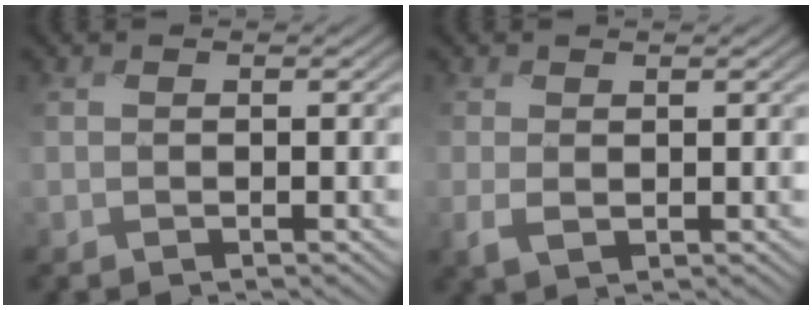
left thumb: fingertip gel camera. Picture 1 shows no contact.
{"total": 2.3, "force": [0.2, 1.6, 1.7], "torque": [-0.046, -0.003, 0.004]}